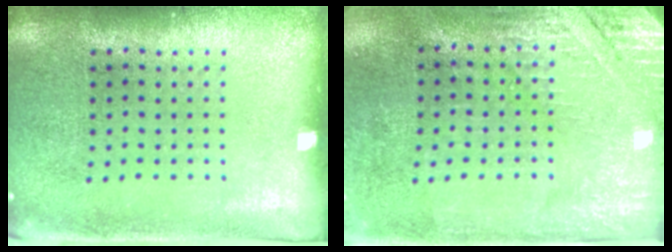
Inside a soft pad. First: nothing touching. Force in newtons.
{"total": 2.7, "press": 2.5, "slide": 1.1}